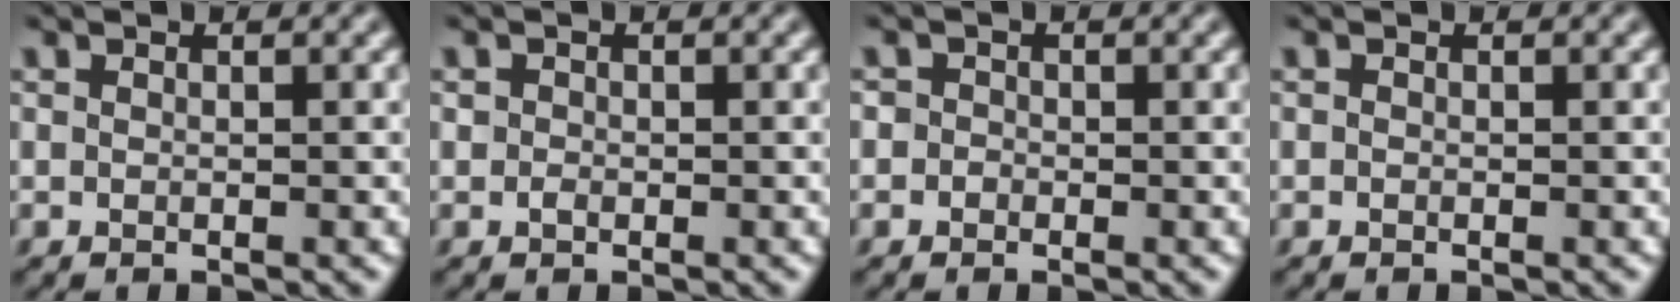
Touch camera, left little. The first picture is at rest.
{"total": 0.6, "force": [-0.2, 0.6, 0.2], "torque": [-0.003, 0.000, -0.008]}
{"total": 1.7, "force": [0.2, 1.6, 0.7], "torque": [0.009, 0.011, -0.021]}
{"total": 0.0}